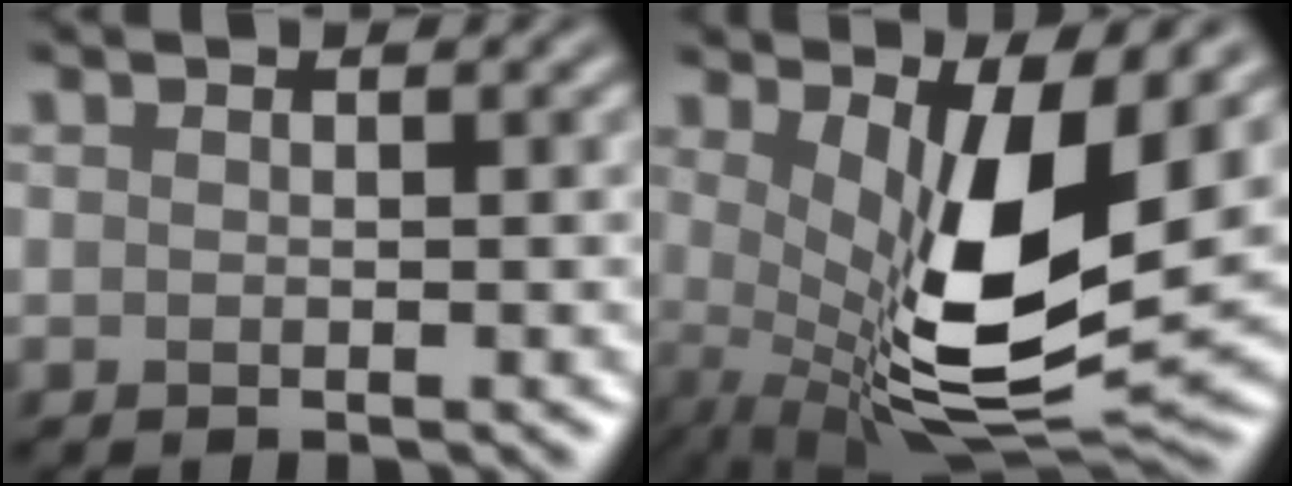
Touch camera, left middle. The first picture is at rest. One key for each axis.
{"total": 11.0, "fx": 1.6, "fy": 3.5, "fz": 10.3, "tx": -0.180, "ty": -0.028, "tz": 0.036}